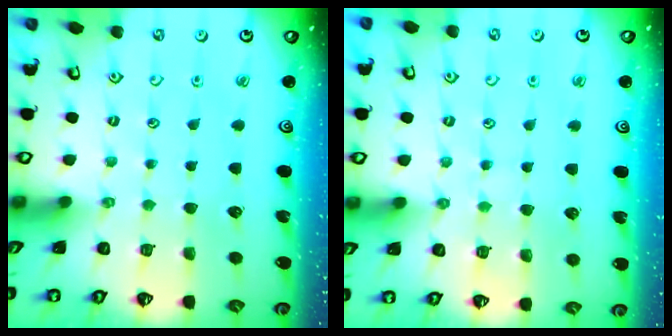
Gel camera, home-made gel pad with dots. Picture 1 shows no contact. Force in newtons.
{"total": 4.8, "press": 4.8, "slide": 0.6}